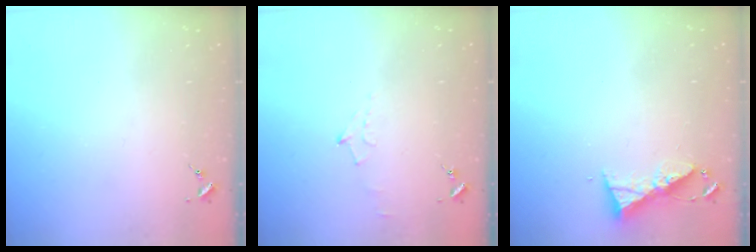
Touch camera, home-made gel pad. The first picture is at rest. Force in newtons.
{"total": 5.2, "press": 5.2, "slide": 0.6}
{"total": 7.4, "press": 7.4, "slide": 0.4}